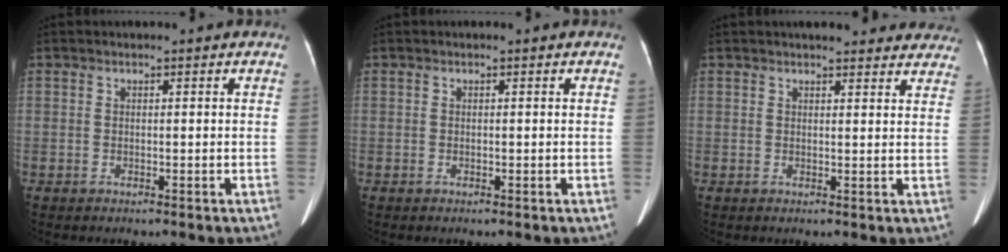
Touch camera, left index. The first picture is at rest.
{"total": 0.0}
{"total": 15.0, "force": [13.6, 3.5, 5.0], "torque": [-0.031, 0.010, 0.146]}